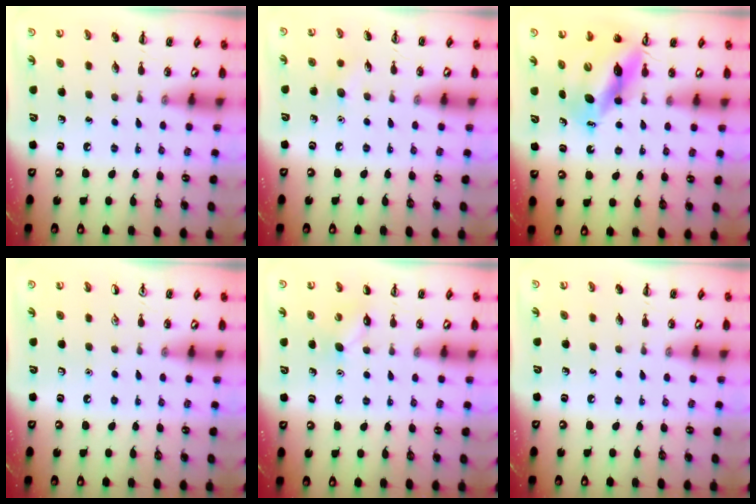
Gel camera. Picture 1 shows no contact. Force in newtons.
{"total": 5.0, "press": 4.7, "slide": 1.5}
{"total": 11.6, "press": 10.9, "slide": 3.8}
{"total": 0.0}
{"total": 5.4, "press": 5.1, "slide": 1.5}
{"total": 0.0}